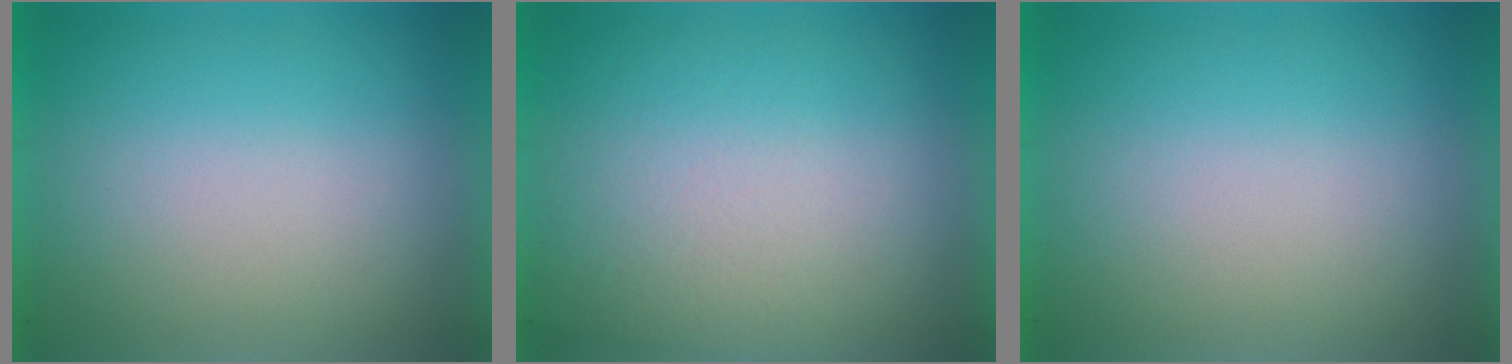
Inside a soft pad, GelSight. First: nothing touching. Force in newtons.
{"total": 3.0}
{"total": 0.0}